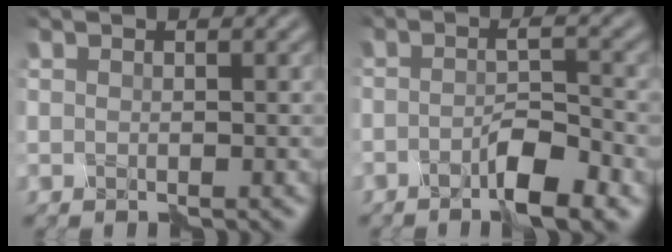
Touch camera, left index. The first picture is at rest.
{"total": 4.0, "force": [-2.6, 0.2, 3.1], "torque": [-0.058, -0.001, -0.047]}